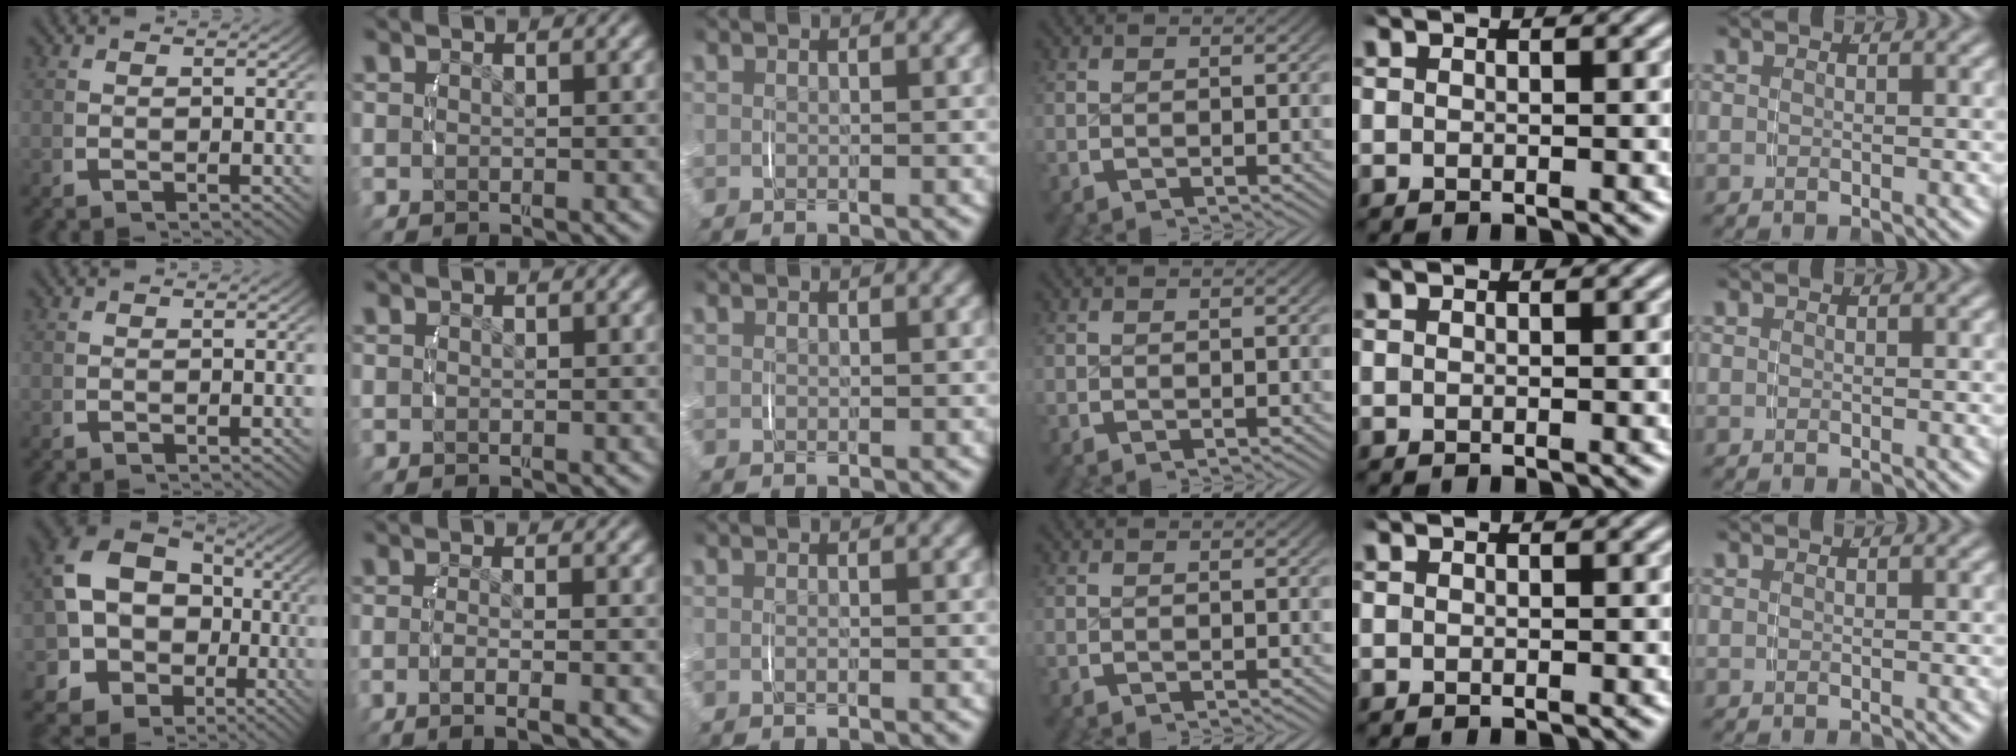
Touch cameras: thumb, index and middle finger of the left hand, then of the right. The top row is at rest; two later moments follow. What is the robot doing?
{"motion": "lift_and_place", "object": "napkin"}